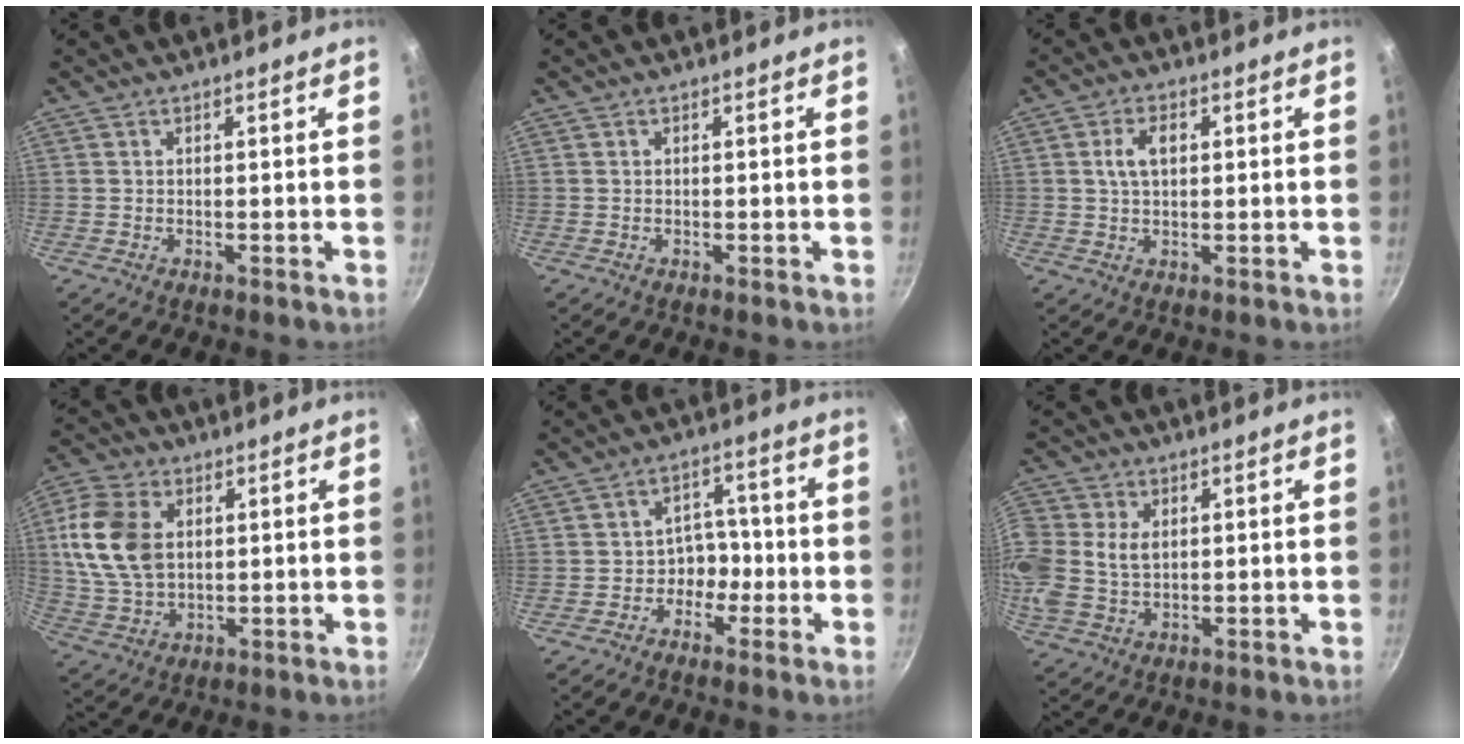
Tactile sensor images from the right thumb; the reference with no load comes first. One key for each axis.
{"total": 0.0}
{"total": 5.1, "fx": 1.1, "fy": 3.1, "fz": 4.0, "tx": -0.061, "ty": 0.006, "tz": 0.016}
{"total": 14.3, "fx": 2.7, "fy": 9.8, "fz": 10.0, "tx": -0.182, "ty": -0.004, "tz": 0.053}
{"total": 5.0, "fx": -2.1, "fy": 4.2, "fz": 1.8, "tx": 0.022, "ty": 0.035, "tz": -0.035}
{"total": 12.5, "fx": 1.6, "fy": 9.7, "fz": 7.7, "tx": -0.193, "ty": 0.017, "tz": 0.031}